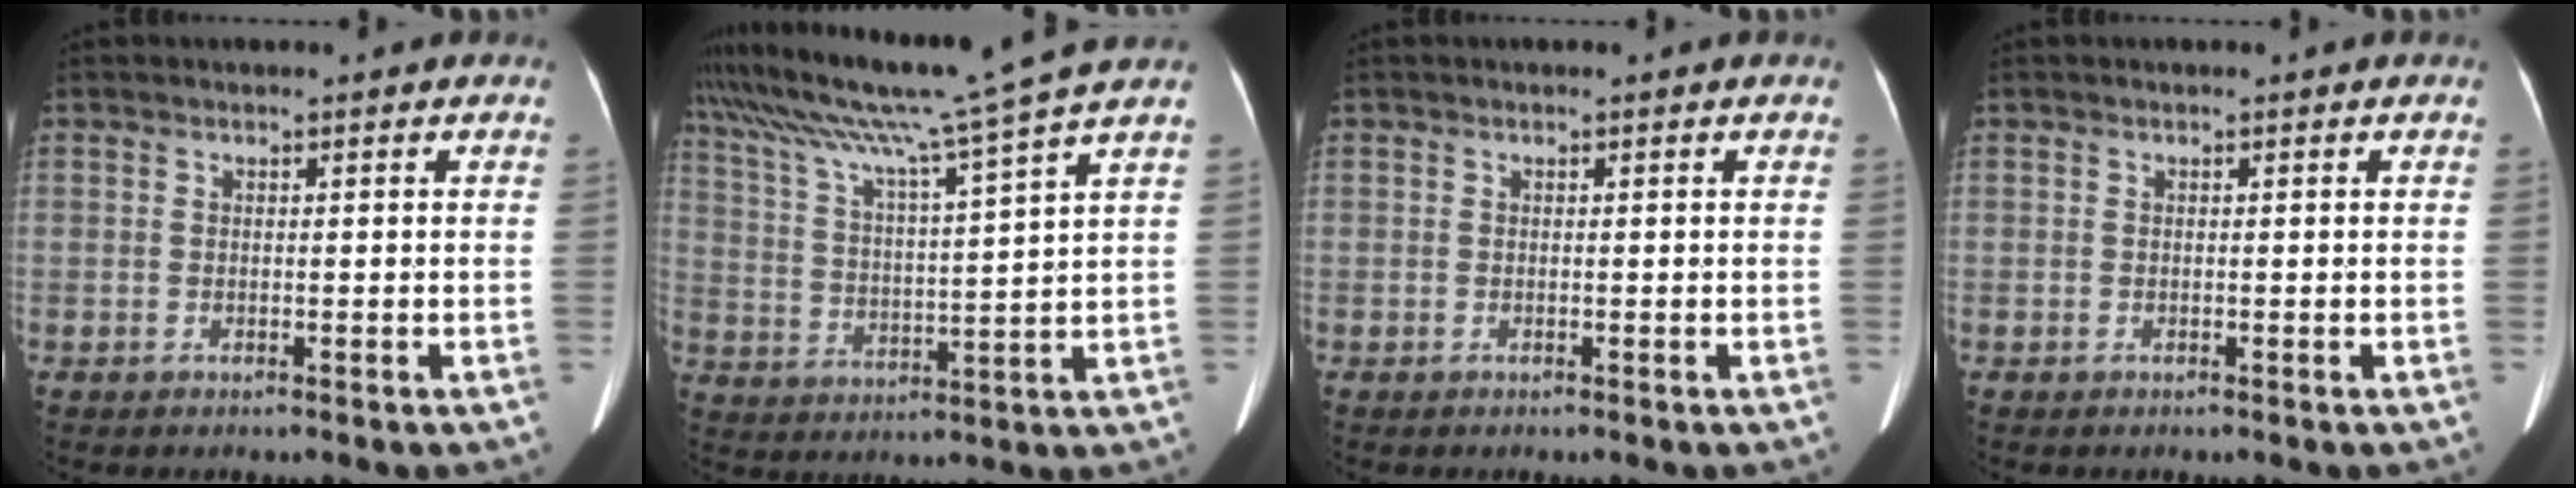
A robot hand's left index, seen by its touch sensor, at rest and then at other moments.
{"total": 16.9, "force": [14.0, -3.4, 8.9], "torque": [-0.162, -0.021, 0.224]}
{"total": 0.0}
{"total": 0.0}